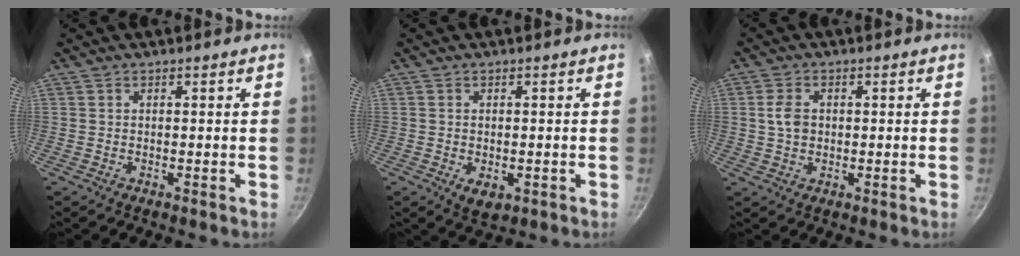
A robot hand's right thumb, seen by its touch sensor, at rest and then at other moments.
{"total": 3.9, "force": [-1.0, 2.4, 2.9], "torque": [-0.044, -0.010, -0.010]}
{"total": 4.2, "force": [0.4, 3.1, 2.8], "torque": [-0.047, 0.004, 0.004]}